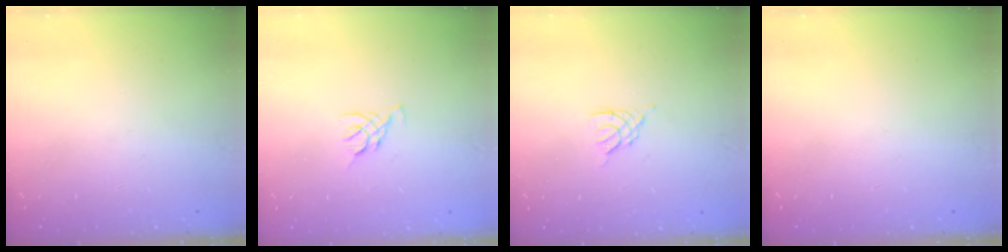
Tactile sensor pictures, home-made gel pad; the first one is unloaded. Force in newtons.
{"total": 3.6, "press": 3.5, "slide": 0.8}
{"total": 2.3, "press": 2.3, "slide": 0.5}
{"total": 0.0}